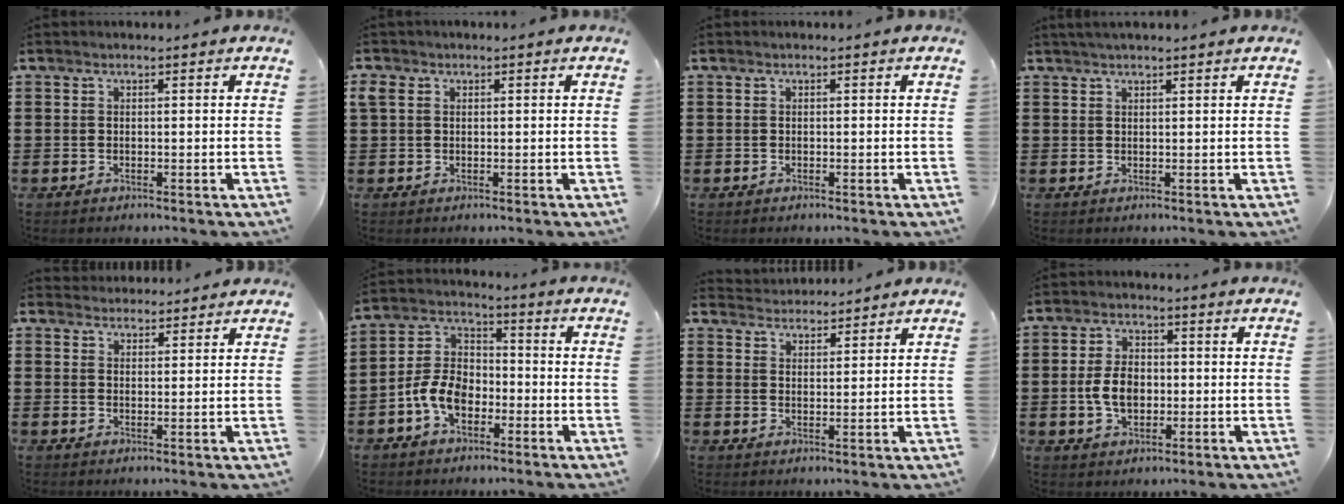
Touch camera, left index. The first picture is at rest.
{"total": 1.7, "force": [0.3, 1.2, 1.1], "torque": [-0.034, 0.005, 0.002]}
{"total": 0.0}
{"total": 1.3, "force": [1.1, -0.1, 0.7], "torque": [-0.014, 0.001, 0.021]}
{"total": 2.4, "force": [2.3, 0.5, -0.4], "torque": [0.000, -0.002, 0.045]}
{"total": 7.1, "force": [-3.3, 4.6, 4.3], "torque": [-0.121, 0.007, -0.074]}
{"total": 3.2, "force": [3.1, 0.4, -0.3], "torque": [-0.004, -0.009, 0.060]}
{"total": 6.1, "force": [-0.7, 3.9, 4.6], "torque": [-0.094, 0.002, -0.019]}